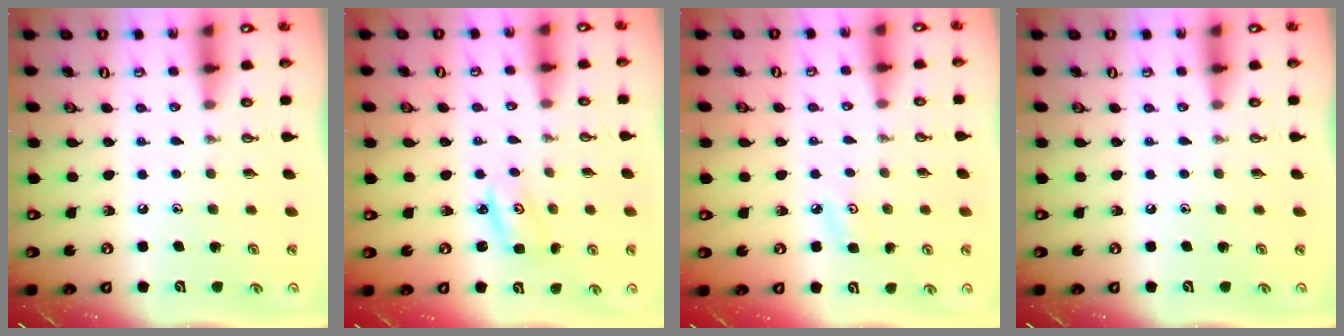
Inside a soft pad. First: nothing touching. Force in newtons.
{"total": 2.8, "press": 2.8, "slide": 0.2}
{"total": 3.9, "press": 3.8, "slide": 0.6}
{"total": 0.0}